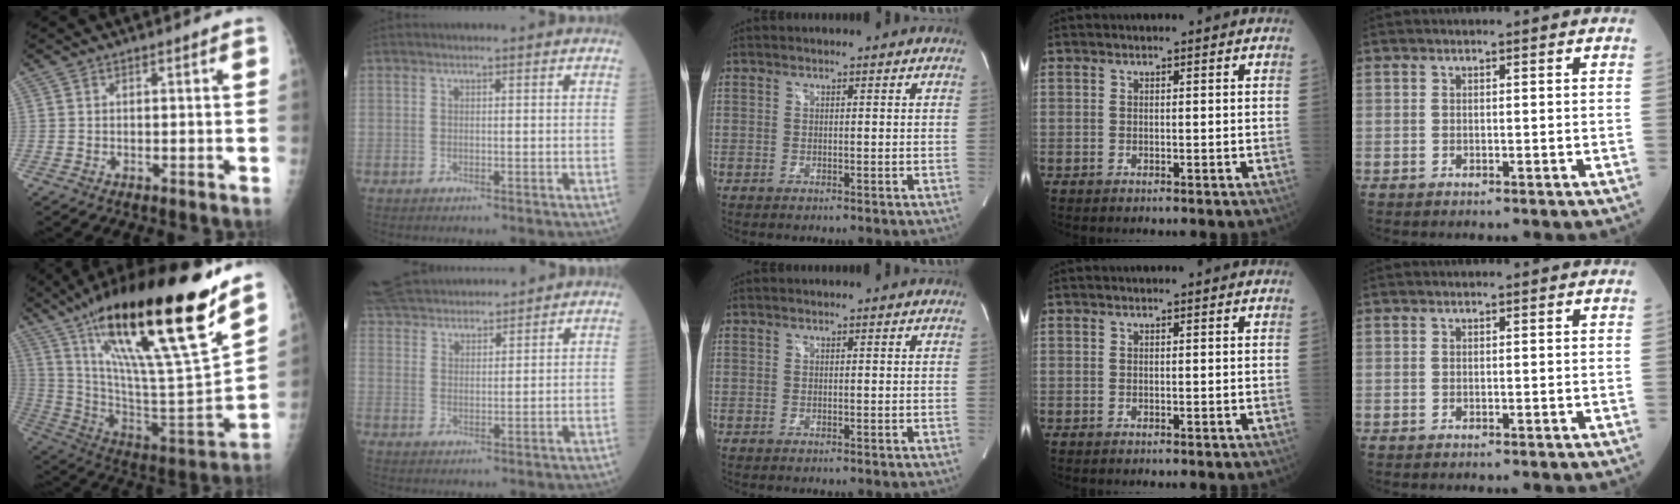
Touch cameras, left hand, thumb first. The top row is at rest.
{"thumb": {"total": 33.7, "force": [20.2, 5.8, 26.3], "torque": [-0.424, -0.056, 0.347]}, "index": {"total": 14.0, "force": [13.1, 2.8, 4.0], "torque": [-0.091, 0.045, 0.224]}}